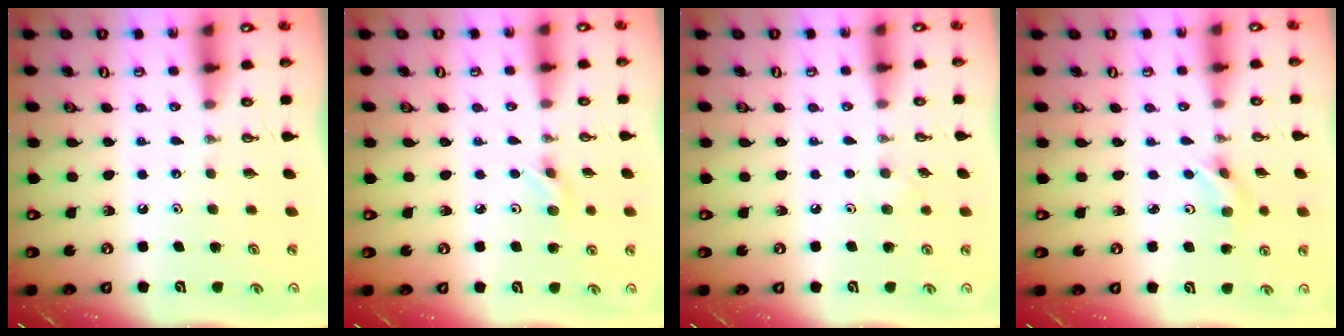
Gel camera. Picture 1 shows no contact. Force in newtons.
{"total": 3.9, "press": 3.7, "slide": 1.3}
{"total": 3.9, "press": 3.8, "slide": 0.8}
{"total": 2.6, "press": 2.4, "slide": 0.9}